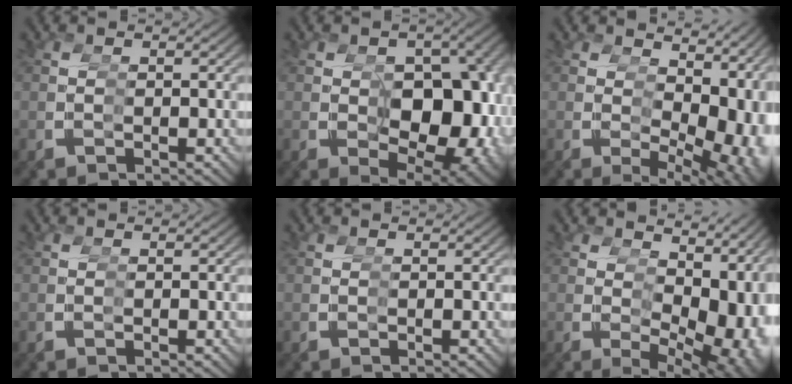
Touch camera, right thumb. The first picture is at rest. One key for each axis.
{"total": 13.3, "fx": -1.6, "fy": 8.2, "fz": 10.4, "tx": -0.166, "ty": -0.055, "tz": 0.003}
{"total": 7.7, "fx": 0.2, "fy": 4.1, "fz": 6.5, "tx": -0.080, "ty": -0.018, "tz": 0.023}
{"total": 0.0}
{"total": 0.0}
{"total": 9.0, "fx": 0.1, "fy": 5.0, "fz": 7.5, "tx": -0.094, "ty": -0.020, "tz": 0.023}